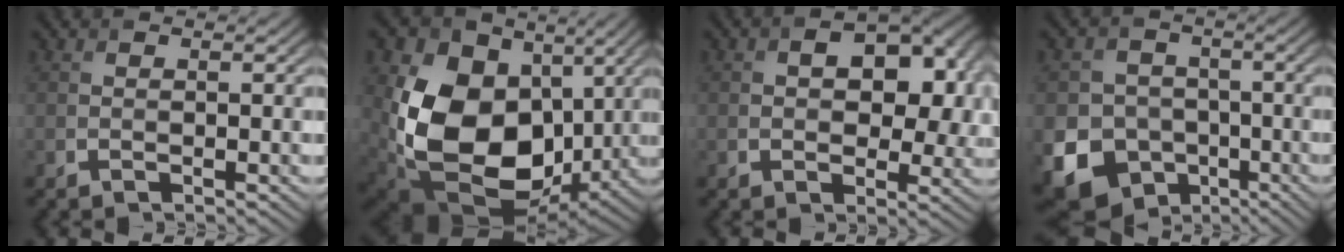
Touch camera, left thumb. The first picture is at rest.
{"total": 17.8, "force": [0.4, 13.0, 12.2], "torque": [-0.267, -0.027, 0.009]}
{"total": 9.5, "force": [1.2, 6.1, 7.2], "torque": [-0.102, -0.009, 0.025]}
{"total": 14.6, "force": [-5.7, 12.5, 4.9], "torque": [-0.136, -0.042, -0.113]}